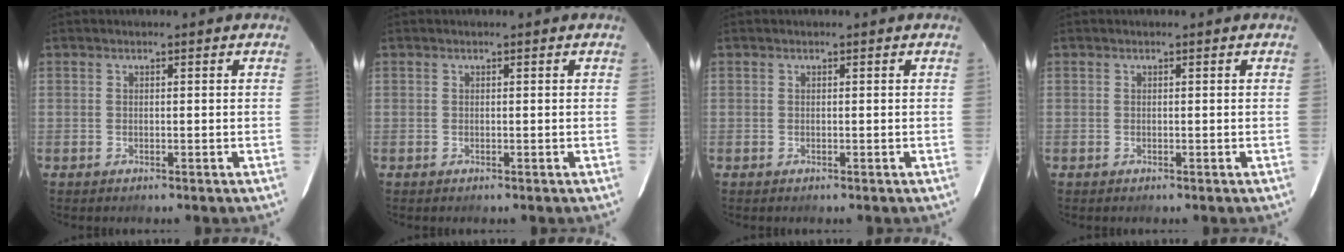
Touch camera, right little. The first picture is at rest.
{"total": 0.0}
{"total": 0.0}
{"total": 0.0}